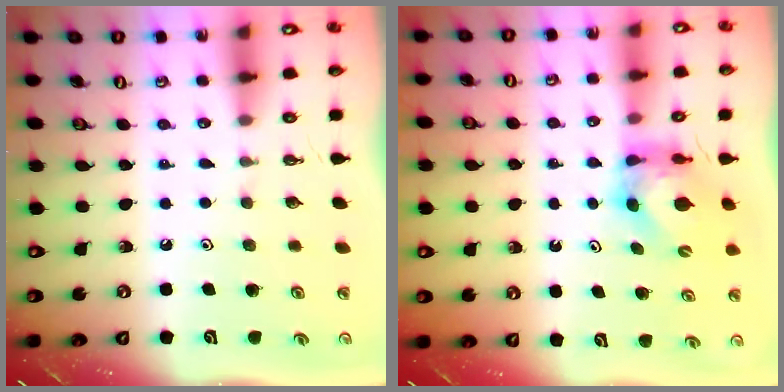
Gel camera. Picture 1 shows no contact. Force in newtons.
{"total": 5.8, "press": 5.8, "slide": 0.6}